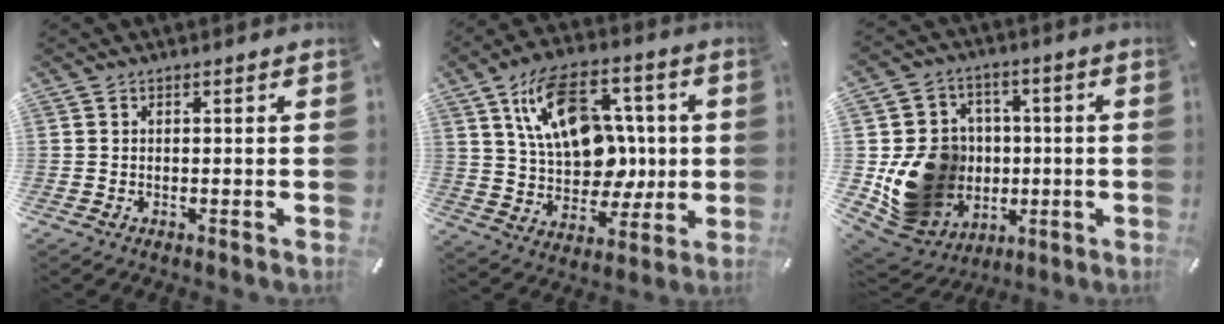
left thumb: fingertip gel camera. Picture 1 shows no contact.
{"total": 18.8, "force": [5.7, 13.2, 12.2], "torque": [-0.207, -0.008, 0.111]}
{"total": 16.8, "force": [-1.8, 15.6, 6.1], "torque": [-0.105, 0.007, -0.002]}